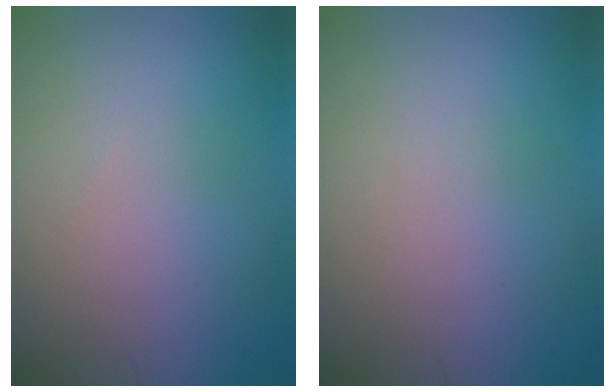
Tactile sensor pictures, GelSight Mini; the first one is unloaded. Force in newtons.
{"total": 0.0}